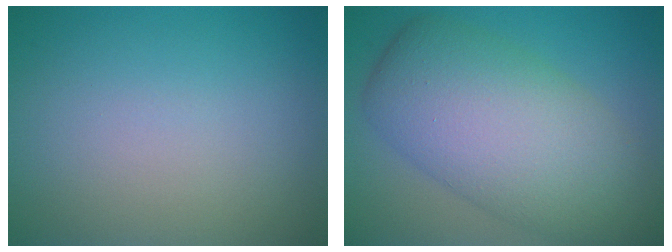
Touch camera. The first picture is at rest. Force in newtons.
{"total": 10.0, "press": 10.0, "slide": 0.4}